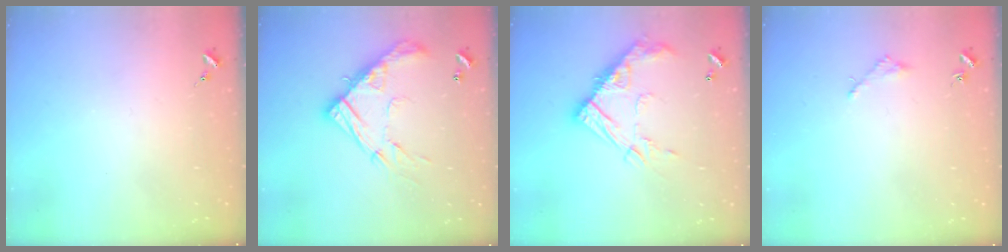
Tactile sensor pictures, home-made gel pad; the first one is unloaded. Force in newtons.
{"total": 17.3, "press": 17.3, "slide": 1.4}
{"total": 15.9, "press": 15.9, "slide": 0.8}
{"total": 1.6, "press": 1.6, "slide": 0.2}